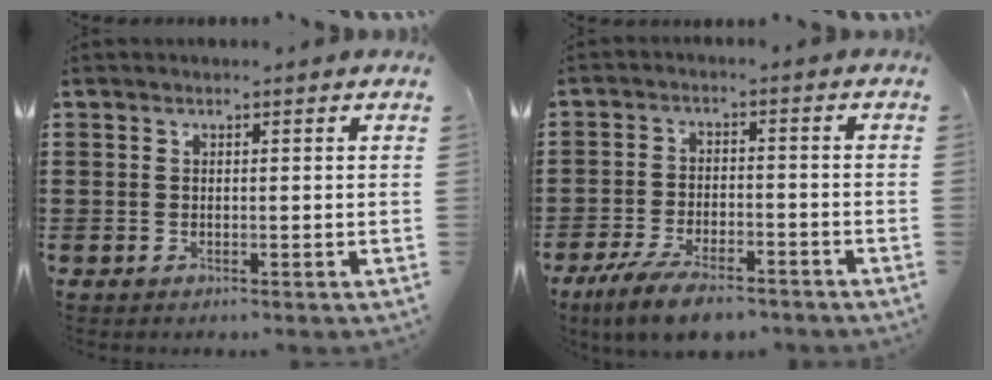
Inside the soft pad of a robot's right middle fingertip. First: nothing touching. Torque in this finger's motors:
{"motor_torque": [1.93, -0.21, 0.73, 0.19]}